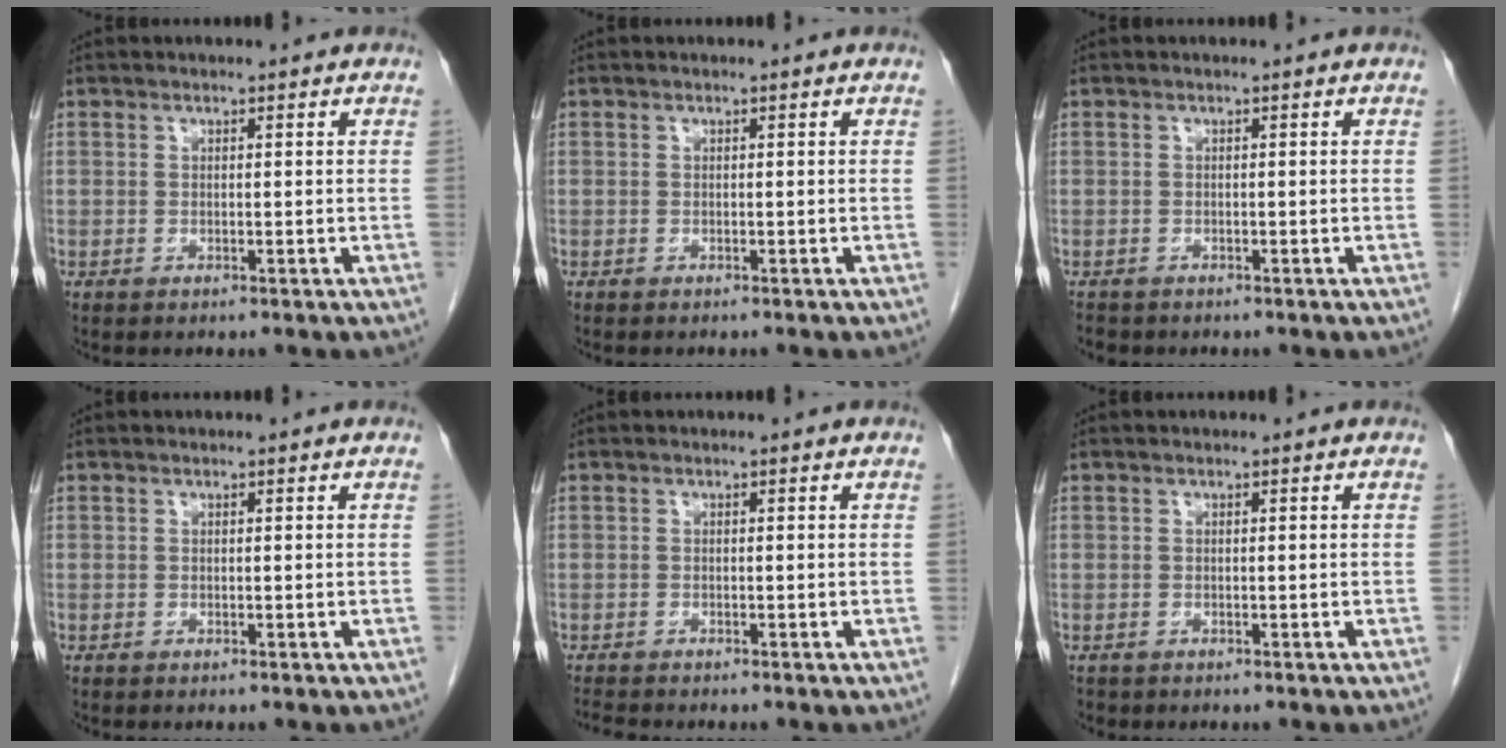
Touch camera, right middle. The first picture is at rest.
{"total": 0.9, "force": [-0.8, 0.1, 0.4], "torque": [-0.003, 0.000, -0.009]}
{"total": 1.5, "force": [-1.3, 0.8, 0.3], "torque": [-0.012, -0.002, -0.019]}
{"total": 0.0}
{"total": 1.5, "force": [-1.5, -0.1, 0.2], "torque": [-0.010, -0.007, -0.029]}
{"total": 0.6, "force": [-0.5, 0.4, 0.0], "torque": [-0.011, 0.001, -0.009]}